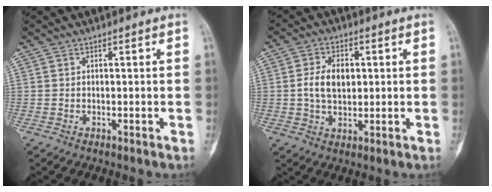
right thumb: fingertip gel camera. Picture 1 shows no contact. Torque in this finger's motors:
{"motor_torque": [0.01, 0.02, 0.43, -0.25, 0.02]}